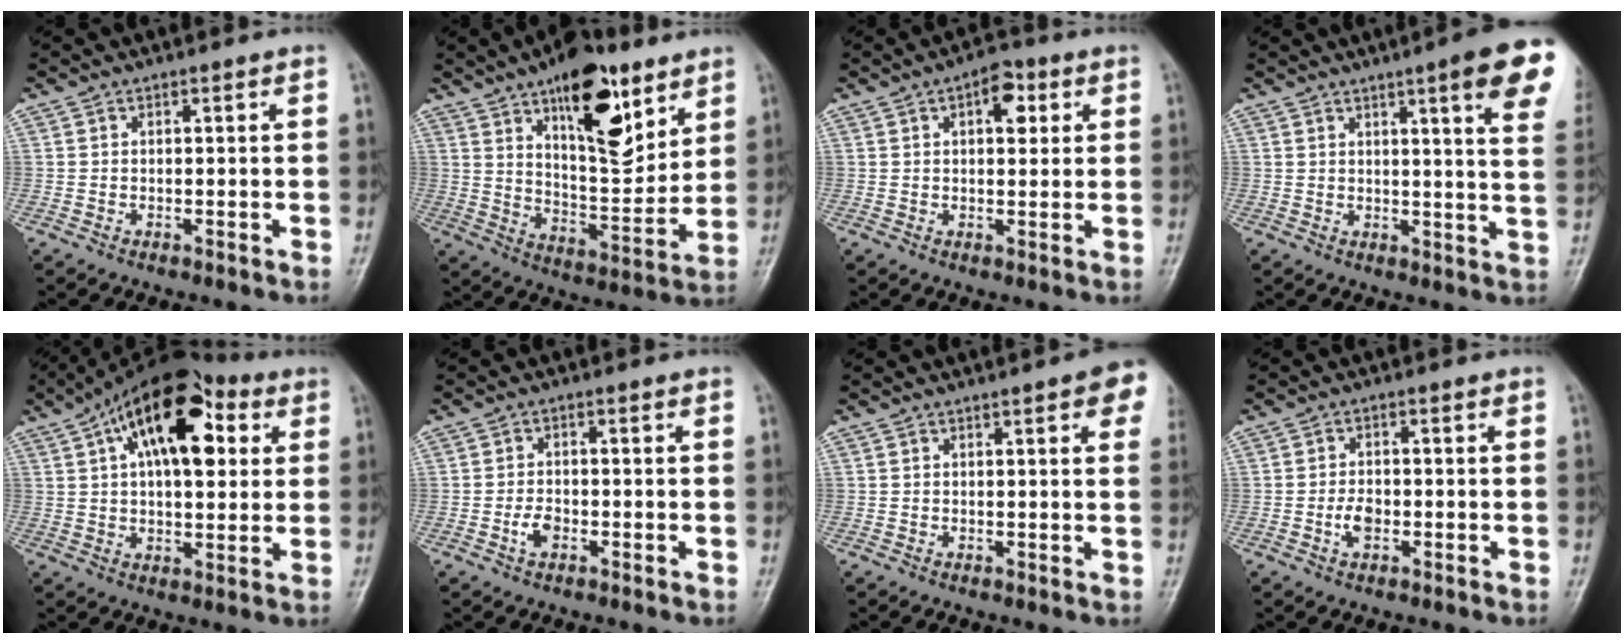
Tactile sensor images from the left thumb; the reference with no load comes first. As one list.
[{"total": 18.5, "force": [10.2, 7.7, 13.4], "torque": [-0.158, -0.057, 0.163]}, {"total": 5.8, "force": [2.1, 3.1, 4.4], "torque": [-0.041, -0.001, 0.022]}, {"total": 14.0, "force": [7.3, 1.7, 11.8], "torque": [-0.129, -0.029, 0.080]}, {"total": 18.3, "force": [6.4, 9.2, 14.5], "torque": [-0.201, 0.009, 0.090]}, {"total": 2.9, "force": [-1.2, 1.7, 2.0], "torque": [-0.037, 0.010, -0.023]}, {"total": 9.0, "force": [4.5, 1.9, 7.5], "torque": [-0.068, -0.009, 0.047]}, {"total": 3.4, "force": [-1.0, 2.0, 2.5], "torque": [-0.042, 0.007, -0.020]}]